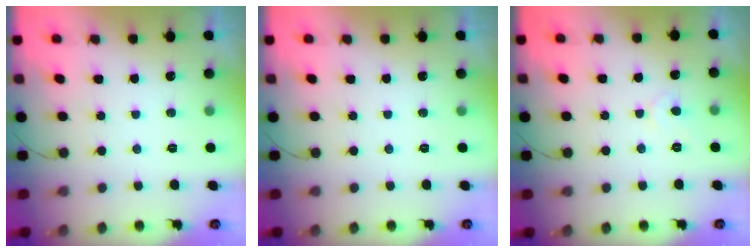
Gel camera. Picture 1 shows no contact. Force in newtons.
{"total": 0.0}
{"total": 3.7, "press": 3.6, "slide": 0.5}